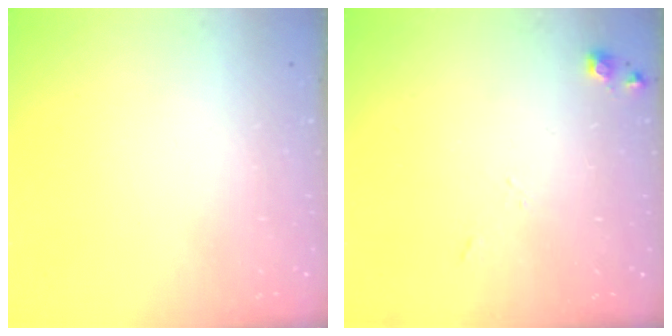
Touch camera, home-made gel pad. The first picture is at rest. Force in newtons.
{"total": 6.6, "press": 6.5, "slide": 1.1}